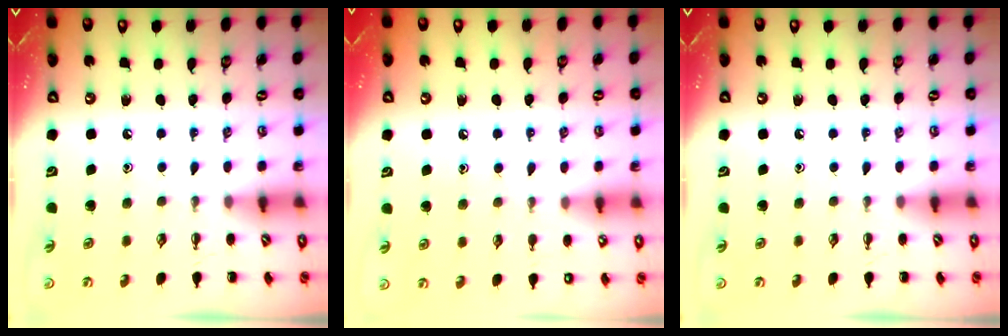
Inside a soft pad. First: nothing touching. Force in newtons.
{"total": 6.6, "press": 6.4, "slide": 1.6}
{"total": 0.0}